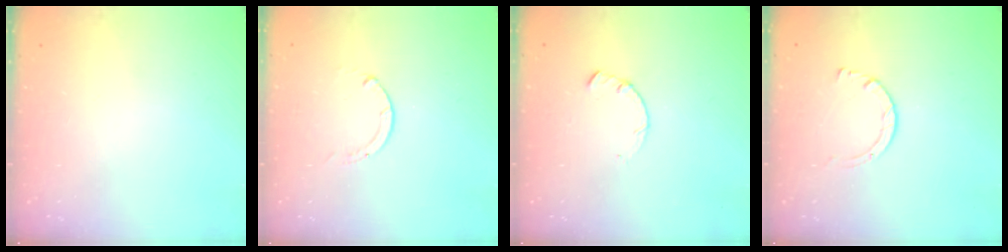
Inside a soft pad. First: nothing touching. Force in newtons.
{"total": 0.0}
{"total": 1.4, "press": 1.4, "slide": 0.2}
{"total": 2.9, "press": 2.9, "slide": 0.2}